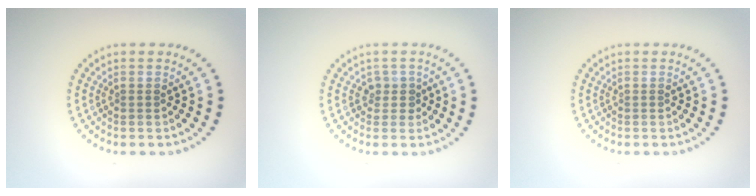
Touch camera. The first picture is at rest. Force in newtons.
{"total": 1.5, "press": 1.3, "slide": 0.8}
{"total": 0.0}